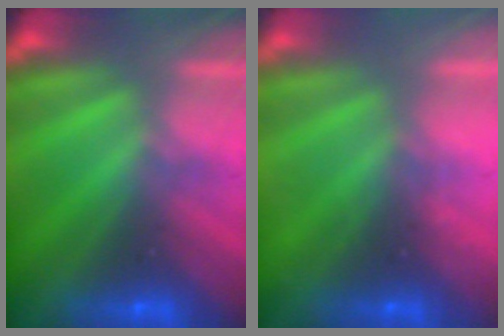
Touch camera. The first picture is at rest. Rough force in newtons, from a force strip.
{"total": 2.3}